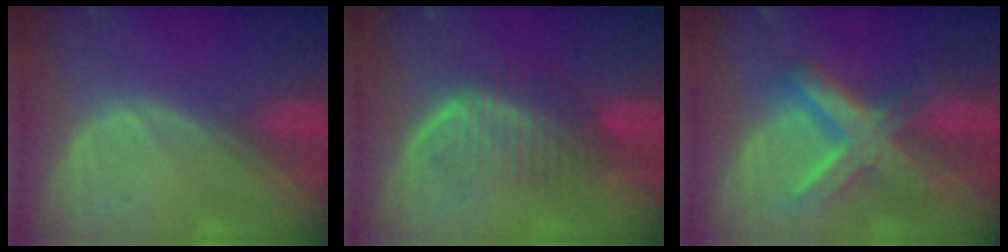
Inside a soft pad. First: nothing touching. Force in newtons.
{"total": 6.2, "press": 6.1, "slide": 1.0}
{"total": 8.6, "press": 8.6, "slide": 0.7}